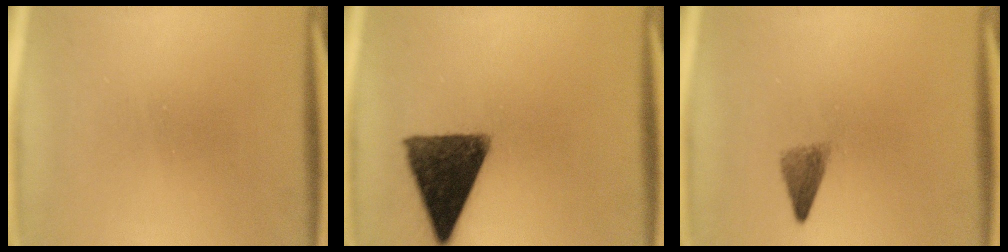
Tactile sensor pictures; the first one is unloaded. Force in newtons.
{"total": 13.5}
{"total": 2.5}